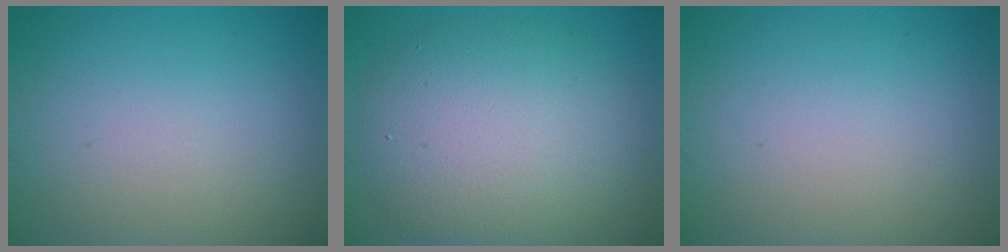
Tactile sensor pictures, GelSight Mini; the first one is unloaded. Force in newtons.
{"total": 7.8, "press": 7.8, "slide": 0.2}
{"total": 0.0}